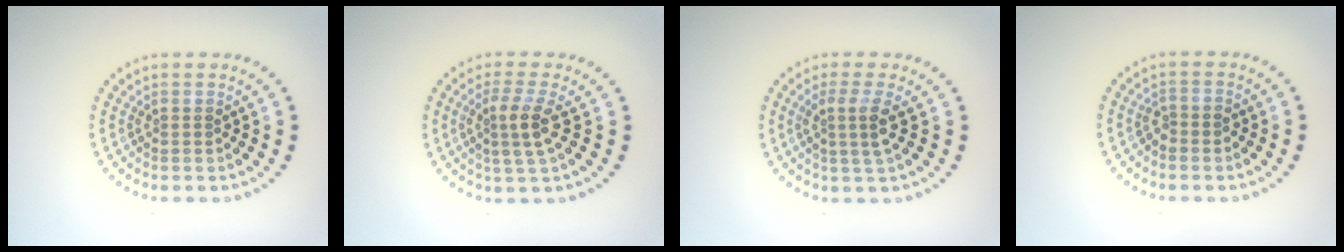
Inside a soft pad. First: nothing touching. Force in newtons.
{"total": 2.7, "press": 2.4, "slide": 1.3}
{"total": 2.4, "press": 1.9, "slide": 1.5}
{"total": 1.1, "press": 0.9, "slide": 0.5}